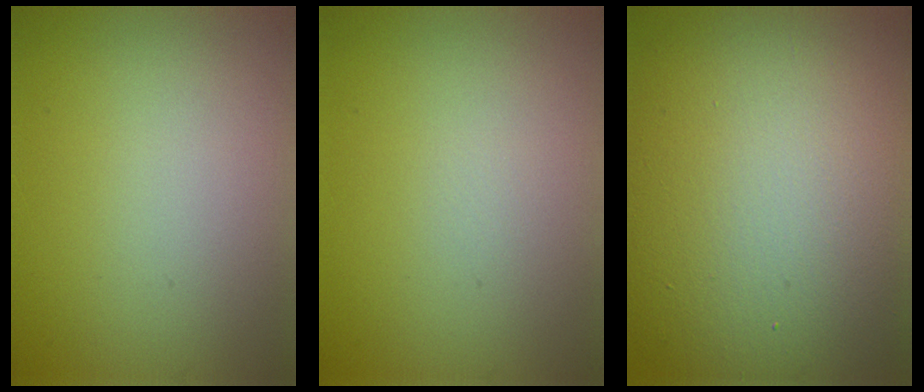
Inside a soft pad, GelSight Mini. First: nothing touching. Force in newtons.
{"total": 0.0}
{"total": 17.1, "press": 17.1, "slide": 1.0}